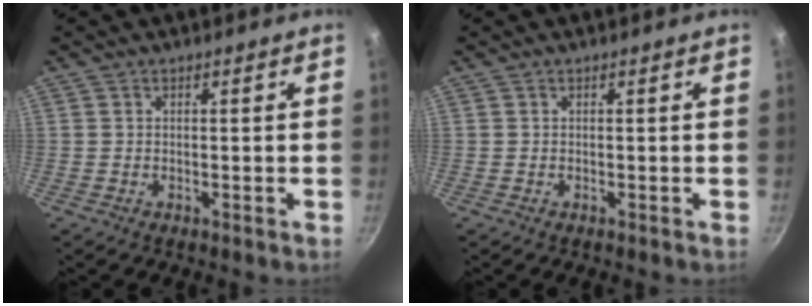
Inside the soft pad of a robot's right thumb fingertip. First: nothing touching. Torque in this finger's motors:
{"motor_torque": [0.00, 0.00, 0.00, 0.00, 0.00]}